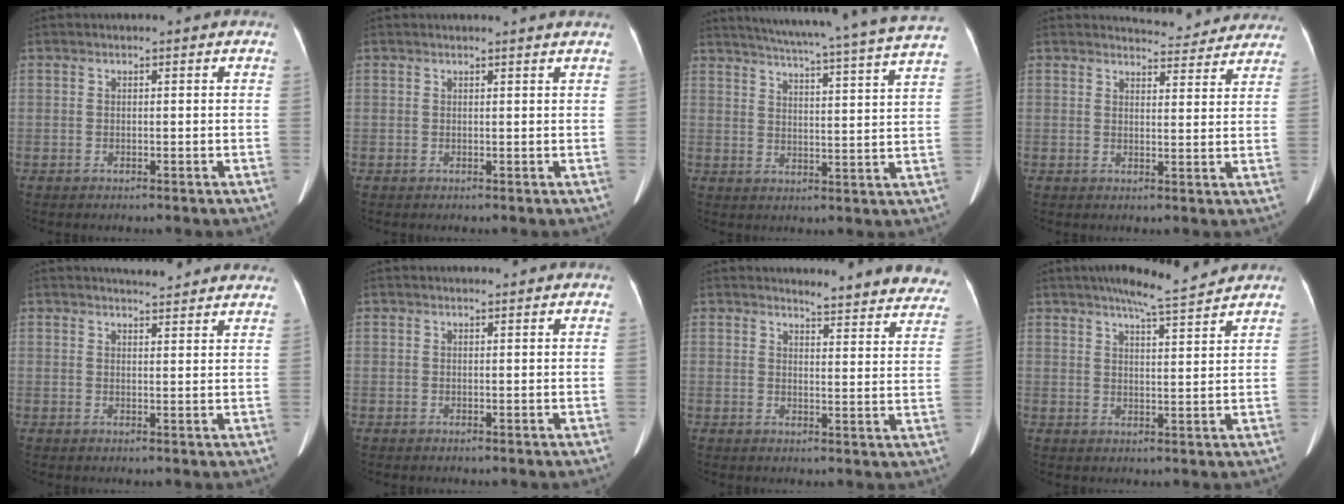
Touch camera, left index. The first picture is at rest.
{"total": 2.6, "force": [2.4, -0.4, 0.8], "torque": [-0.014, 0.004, 0.024]}
{"total": 24.6, "force": [22.2, -1.4, 10.6], "torque": [-0.168, -0.042, 0.277]}
{"total": 9.5, "force": [9.2, 2.0, 0.7], "torque": [0.010, -0.010, 0.092]}
{"total": 8.7, "force": [8.3, 1.1, 2.6], "torque": [-0.029, 0.004, 0.085]}
{"total": 2.5, "force": [2.5, 0.1, 0.6], "torque": [-0.010, 0.016, 0.029]}
{"total": 14.9, "force": [14.4, 2.1, 3.0], "torque": [-0.004, -0.069, 0.134]}
{"total": 8.3, "force": [7.4, -0.3, 3.8], "torque": [-0.065, 0.006, 0.105]}